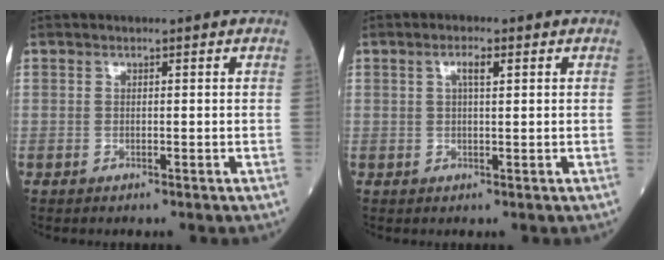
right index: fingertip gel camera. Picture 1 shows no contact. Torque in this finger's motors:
{"motor_torque": [0.10, 0.17, 0.18, 0.06]}